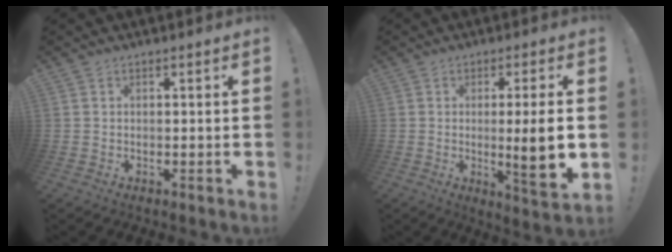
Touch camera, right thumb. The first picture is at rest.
{"total": 11.3, "force": [-0.7, 1.0, 11.2], "torque": [-0.156, -0.014, -0.016]}